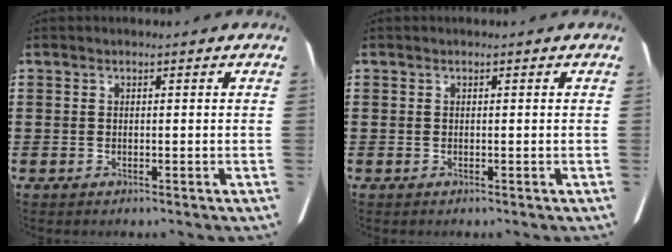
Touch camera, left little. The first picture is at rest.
{"total": 0.0}